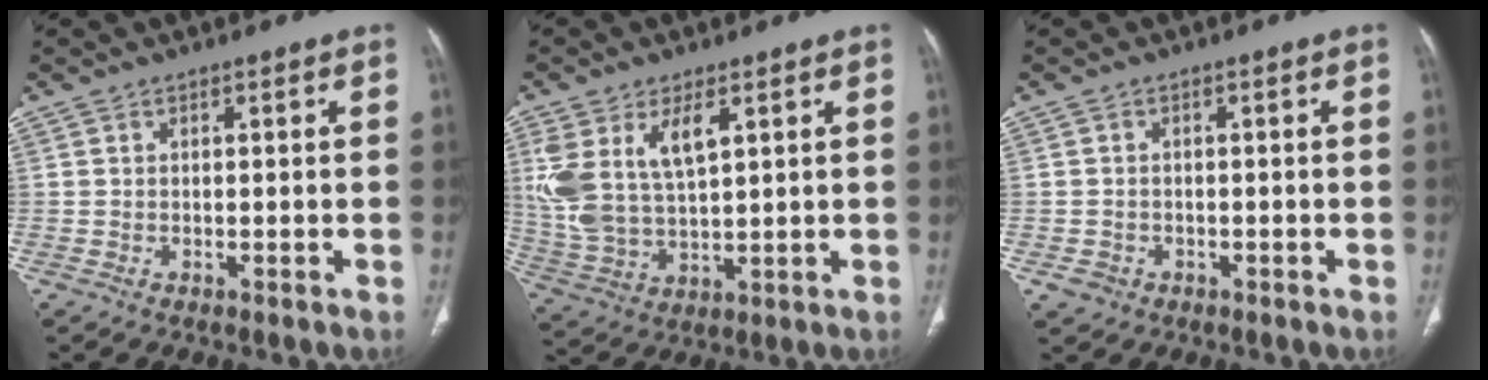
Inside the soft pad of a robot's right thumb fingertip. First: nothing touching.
{"total": 12.6, "force": [4.6, 6.2, 9.9], "torque": [-0.211, -0.013, 0.103]}
{"total": 2.3, "force": [-0.9, 2.0, 0.5], "torque": [-0.005, 0.007, -0.011]}